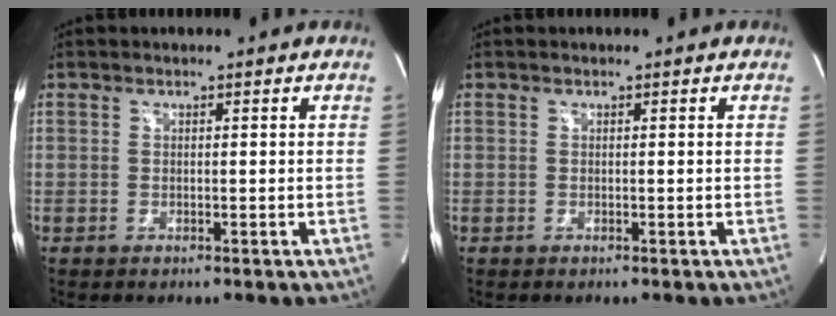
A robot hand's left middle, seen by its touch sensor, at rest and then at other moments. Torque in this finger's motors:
{"motor_torque": [-0.04, 0.00, 0.02, 0.00]}